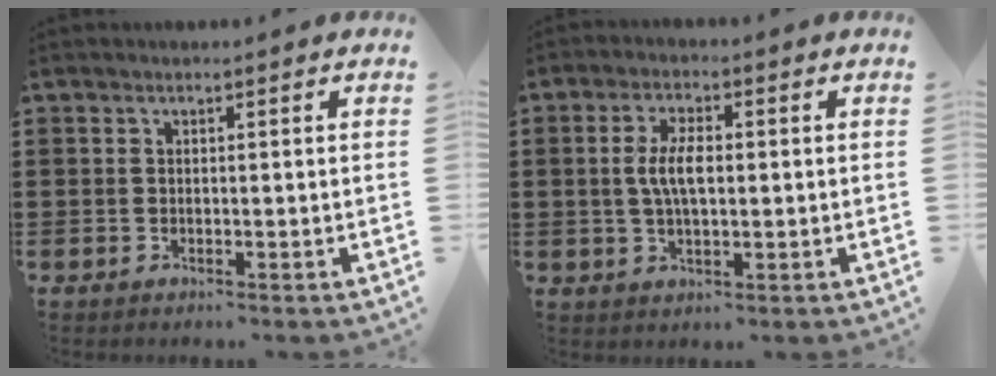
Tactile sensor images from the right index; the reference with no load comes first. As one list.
[{"total": 5.3, "force": [0.3, 2.0, 4.9], "torque": [-0.109, 0.001, -0.002]}]